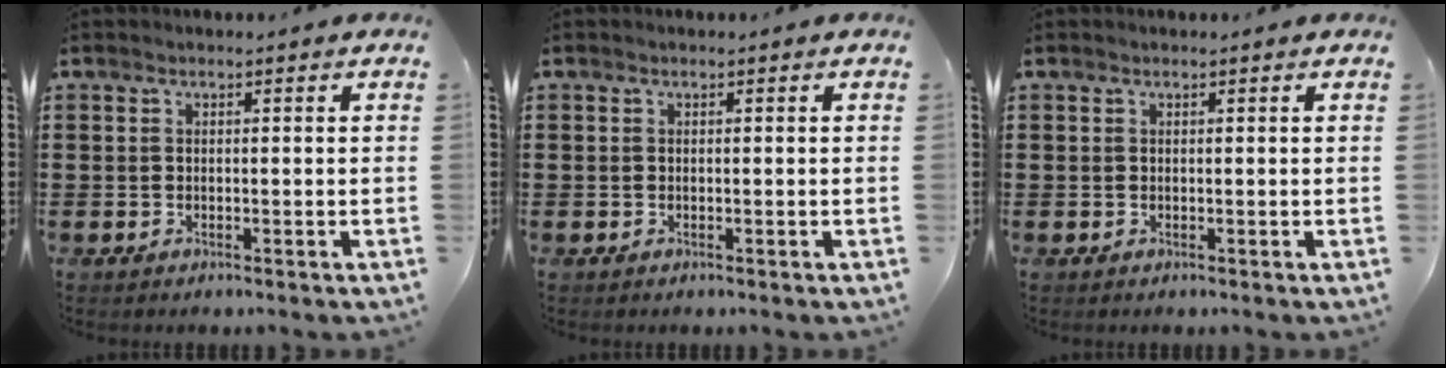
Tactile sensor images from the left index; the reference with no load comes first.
{"total": 0.0}
{"total": 0.0}